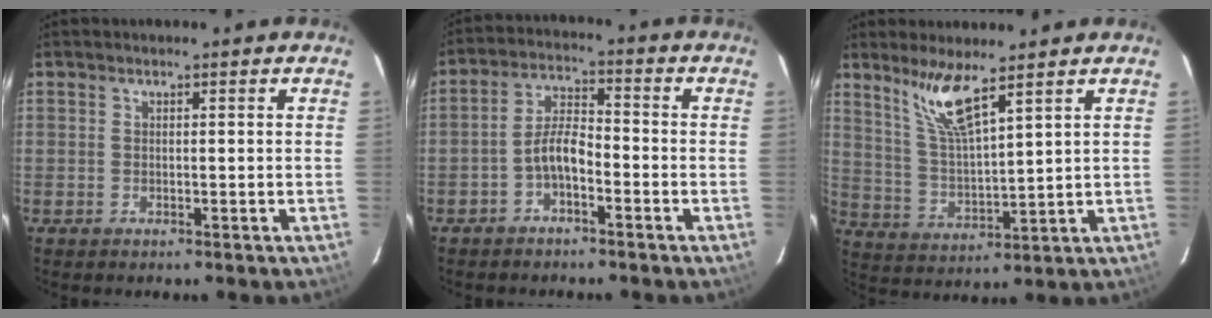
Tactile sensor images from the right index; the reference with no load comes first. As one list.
[{"total": 5.3, "force": [-3.0, 2.0, 3.9], "torque": [-0.082, 0.017, -0.055]}, {"total": 8.8, "force": [6.3, 0.8, 6.1], "torque": [-0.116, -0.003, 0.135]}]